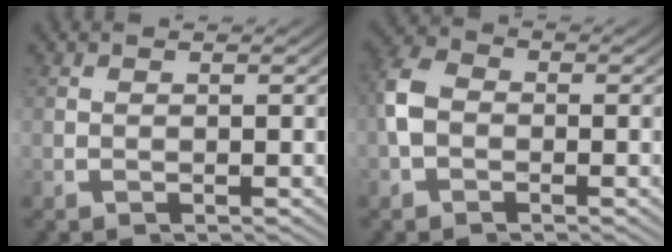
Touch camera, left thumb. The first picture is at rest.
{"total": 5.4, "force": [0.5, 4.3, 3.2], "torque": [-0.074, 0.001, 0.001]}